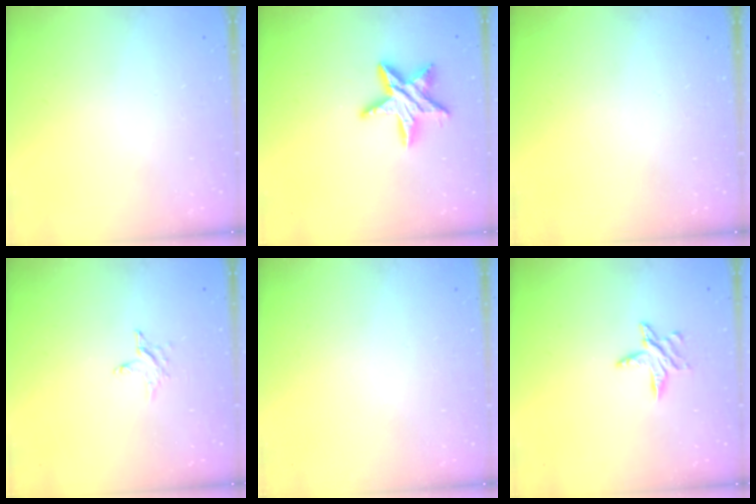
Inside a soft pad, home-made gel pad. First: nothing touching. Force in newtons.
{"total": 12.7, "press": 12.6, "slide": 0.7}
{"total": 0.0}
{"total": 2.4, "press": 2.4, "slide": 0.1}
{"total": 0.0}
{"total": 6.5, "press": 6.5, "slide": 0.3}